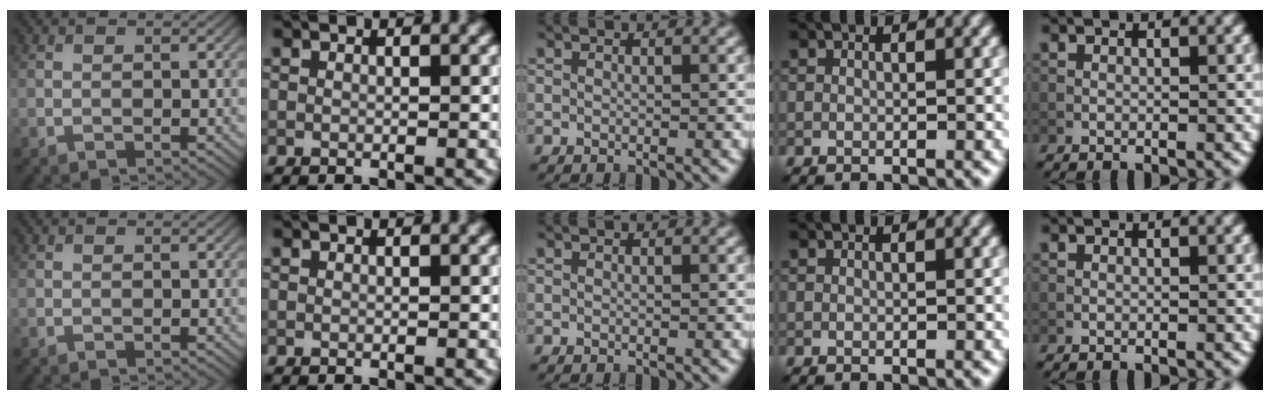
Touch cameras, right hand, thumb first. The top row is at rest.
{}